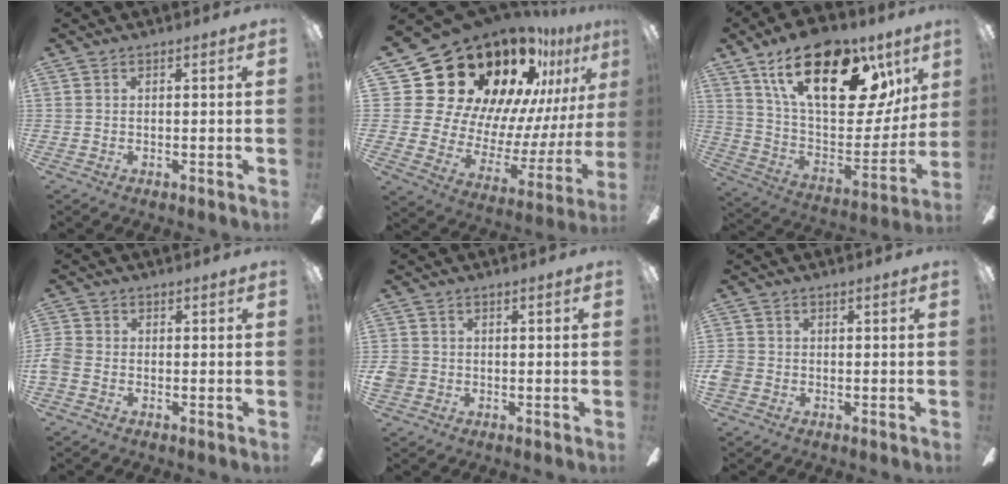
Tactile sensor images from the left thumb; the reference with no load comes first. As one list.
[{"total": 28.6, "force": [20.3, 15.8, 12.5], "torque": [-0.189, -0.176, 0.404]}, {"total": 27.5, "force": [14.4, 13.4, 19.2], "torque": [-0.296, -0.070, 0.250]}, {"total": 3.2, "force": [-1.2, 2.4, 1.7], "torque": [-0.031, 0.009, -0.023]}, {"total": 3.1, "force": [-0.6, 2.9, 1.0], "torque": [-0.017, 0.009, -0.011]}, {"total": 2.8, "force": [-1.1, 2.3, 1.2], "torque": [-0.017, 0.010, -0.019]}]